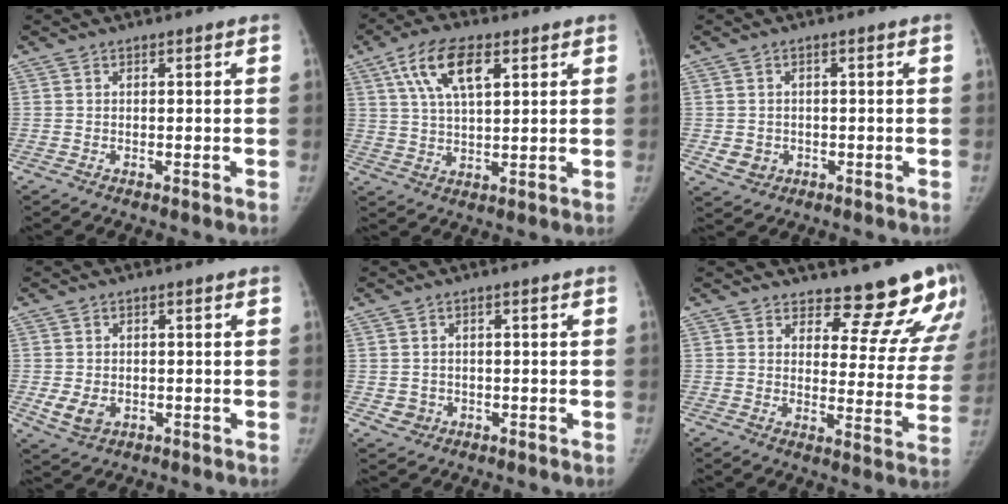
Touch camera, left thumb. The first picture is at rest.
{"total": 10.8, "force": [4.8, 4.8, 8.4], "torque": [-0.151, -0.006, 0.090]}
{"total": 3.6, "force": [-0.9, 3.2, 1.3], "torque": [-0.014, 0.001, -0.004]}
{"total": 4.6, "force": [-1.1, 3.5, 2.7], "torque": [-0.045, -0.005, -0.009]}
{"total": 2.6, "force": [-0.7, 2.5, 0.6], "torque": [0.002, 0.004, -0.005]}
{"total": 14.3, "force": [13.2, 4.7, 3.0], "torque": [0.021, -0.122, 0.143]}